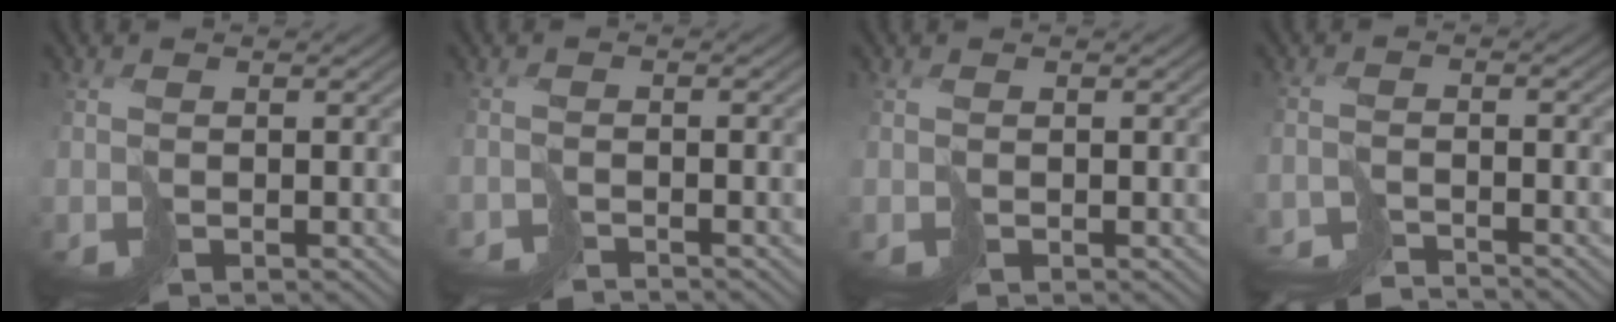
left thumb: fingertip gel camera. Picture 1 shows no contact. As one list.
[{"total": 2.0, "force": [-2.0, -0.1, 0.0], "torque": [0.002, -0.001, -0.045]}, {"total": 0.0}, {"total": 5.0, "force": [-4.9, 0.3, 1.0], "torque": [-0.022, -0.001, -0.093]}]